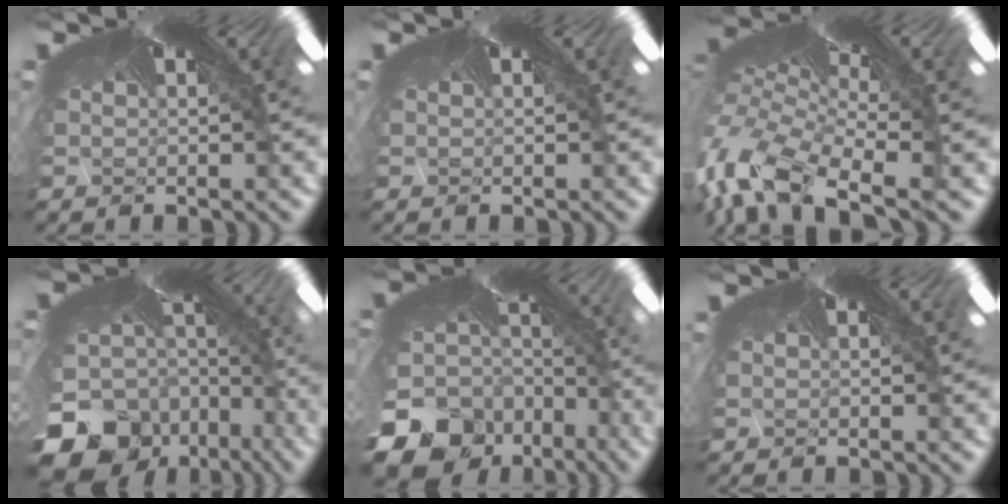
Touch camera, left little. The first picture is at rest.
{"total": 0.0}
{"total": 9.6, "force": [-9.4, -0.3, 2.0], "torque": [-0.077, -0.087, -0.132]}
{"total": 10.9, "force": [-10.3, 3.5, -0.2], "torque": [-0.042, -0.094, -0.134]}
{"total": 12.0, "force": [-10.9, 5.2, -0.2], "torque": [-0.042, -0.100, -0.144]}
{"total": 0.0}